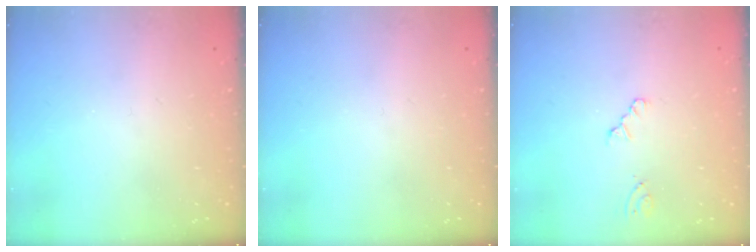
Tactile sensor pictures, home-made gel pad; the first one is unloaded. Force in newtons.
{"total": 0.0}
{"total": 0.0}